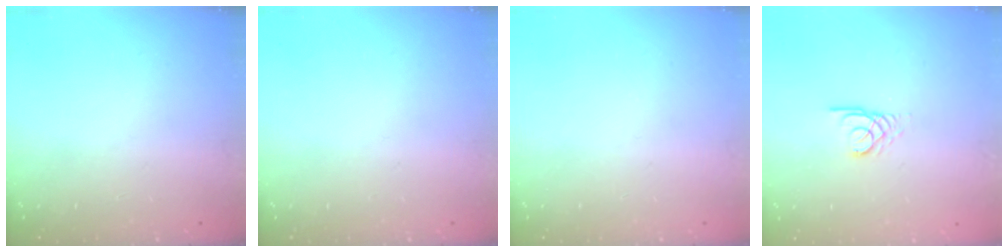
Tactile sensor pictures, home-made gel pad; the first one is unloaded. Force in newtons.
{"total": 0.0}
{"total": 0.0}
{"total": 2.7, "press": 2.7, "slide": 0.1}